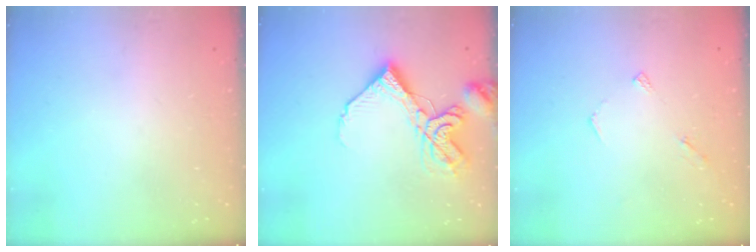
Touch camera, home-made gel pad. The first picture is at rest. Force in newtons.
{"total": 12.1, "press": 12.0, "slide": 1.3}
{"total": 3.3, "press": 3.3, "slide": 0.3}